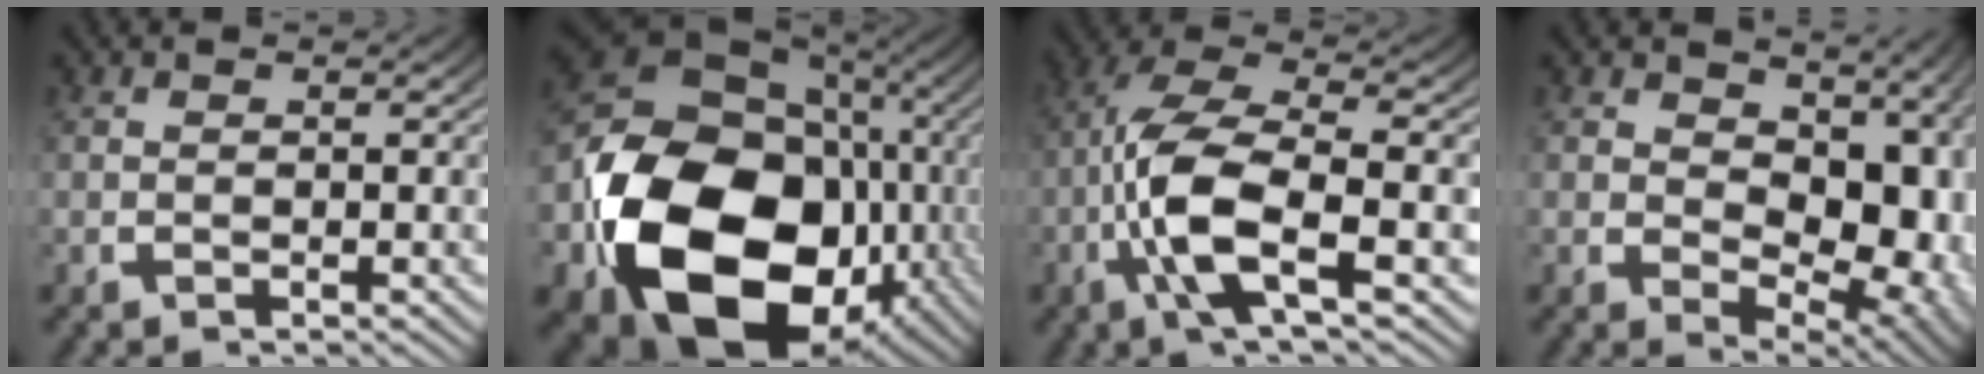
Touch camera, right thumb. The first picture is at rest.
{"total": 25.5, "force": [-6.4, 16.9, 18.0], "torque": [-0.363, -0.090, -0.065]}
{"total": 9.0, "force": [-2.3, 4.0, 7.7], "torque": [-0.189, -0.029, -0.032]}
{"total": 11.3, "force": [-0.3, 7.2, 8.6], "torque": [-0.148, -0.029, 0.010]}